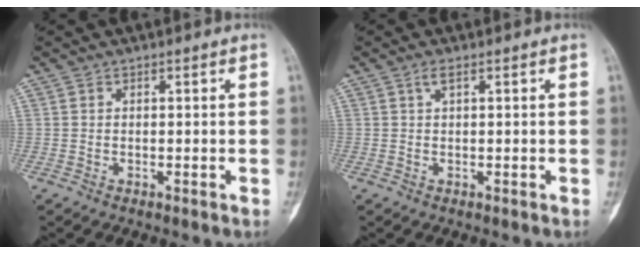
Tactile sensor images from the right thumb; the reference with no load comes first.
{"total": 1.3, "force": [0.6, 0.3, 1.1], "torque": [-0.028, 0.008, 0.013]}